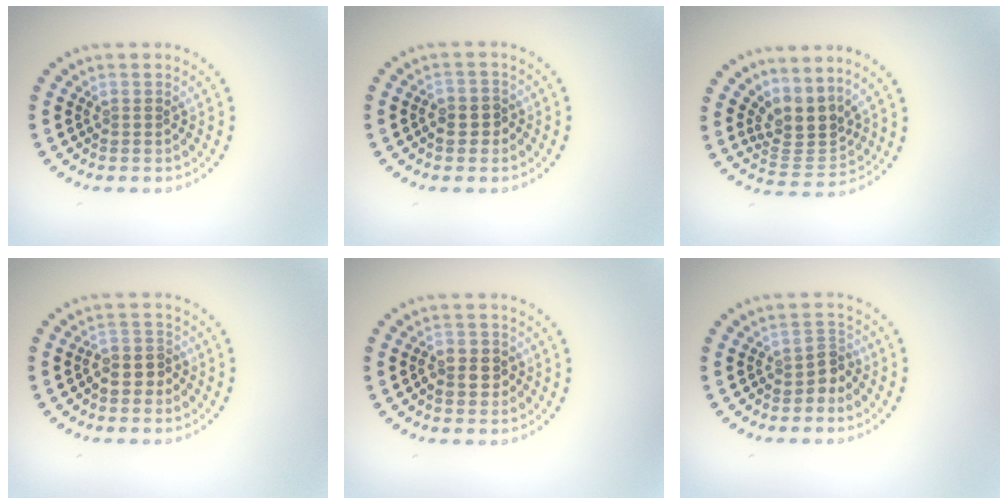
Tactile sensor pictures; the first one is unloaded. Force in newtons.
{"total": 1.9, "press": 1.7, "slide": 0.7}
{"total": 3.3, "press": 2.4, "slide": 2.2}
{"total": 1.7, "press": 1.5, "slide": 0.8}
{"total": 2.1, "press": 2.0, "slide": 0.6}
{"total": 2.0, "press": 1.6, "slide": 1.3}